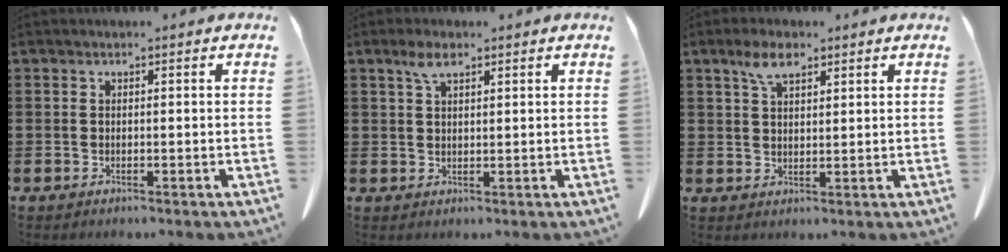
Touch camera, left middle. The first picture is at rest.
{"total": 3.2, "force": [2.0, 1.2, 2.2], "torque": [-0.049, 0.004, 0.036]}
{"total": 4.6, "force": [2.9, 2.0, 3.0], "torque": [-0.066, 0.005, 0.053]}